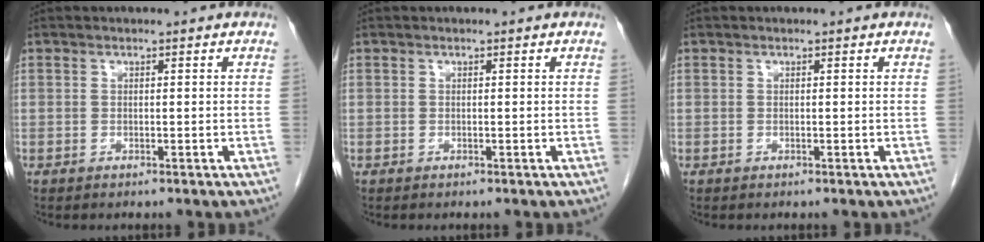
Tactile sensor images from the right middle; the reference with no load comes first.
{"total": 0.0}
{"total": 0.0}